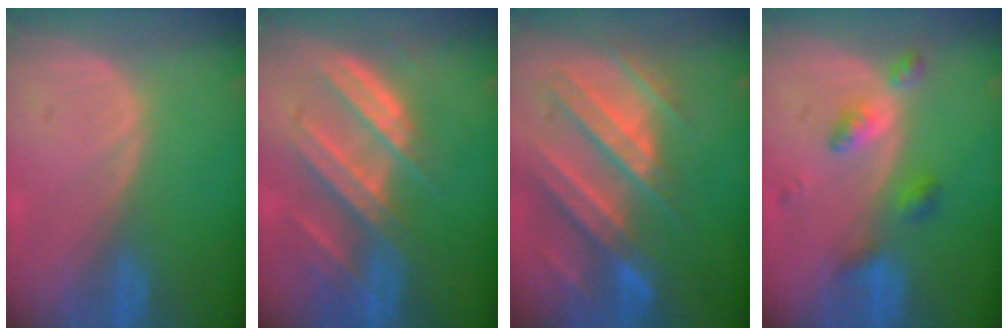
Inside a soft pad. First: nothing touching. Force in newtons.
{"total": 8.8, "press": 8.1, "slide": 3.4}
{"total": 11.1, "press": 9.8, "slide": 5.2}
{"total": 4.5, "press": 4.5, "slide": 0.0}